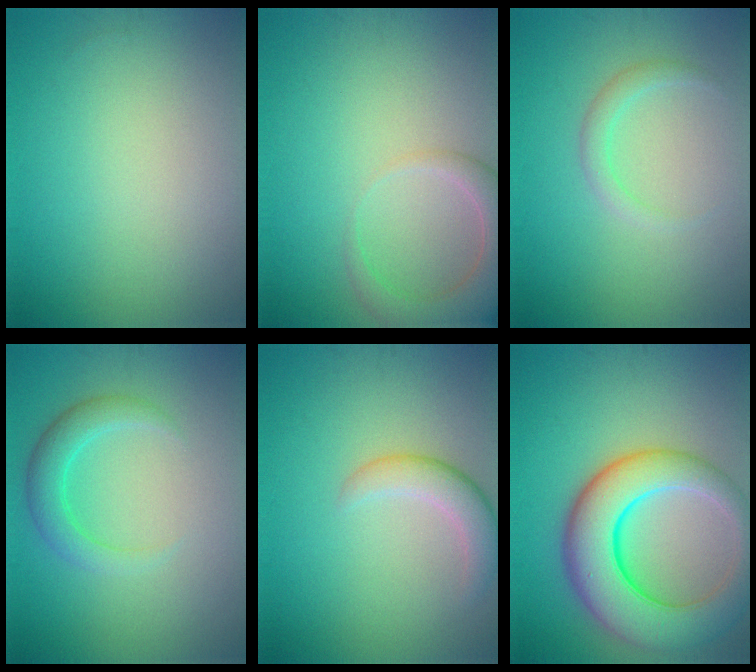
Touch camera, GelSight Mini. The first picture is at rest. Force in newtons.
{"total": 4.8, "press": 4.8, "slide": 0.6}
{"total": 1.5, "press": 1.5, "slide": 0.1}
{"total": 2.8, "press": 2.8, "slide": 0.2}
{"total": 2.8, "press": 2.7, "slide": 0.3}
{"total": 9.2, "press": 9.2, "slide": 0.6}